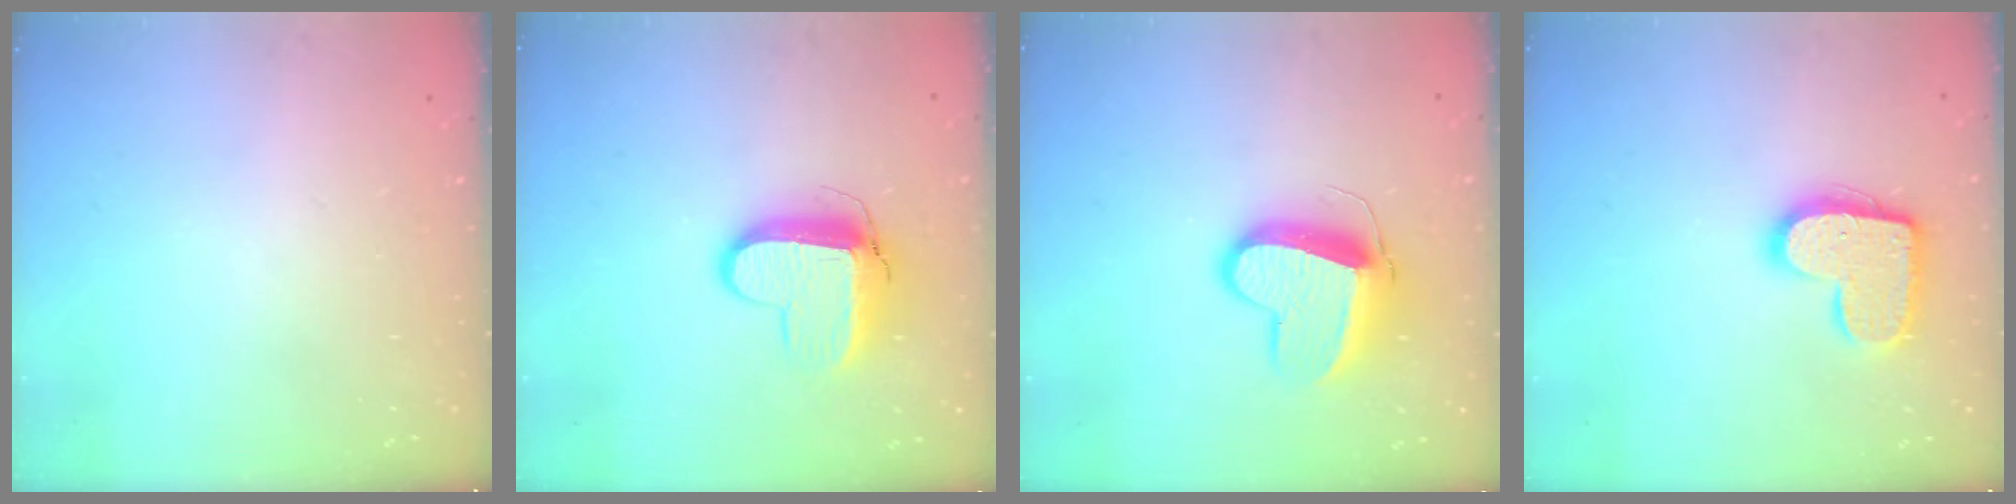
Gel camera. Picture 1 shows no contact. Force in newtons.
{"total": 10.3, "press": 10.3, "slide": 1.2}
{"total": 13.4, "press": 13.3, "slide": 1.3}
{"total": 15.0, "press": 15.0, "slide": 0.7}